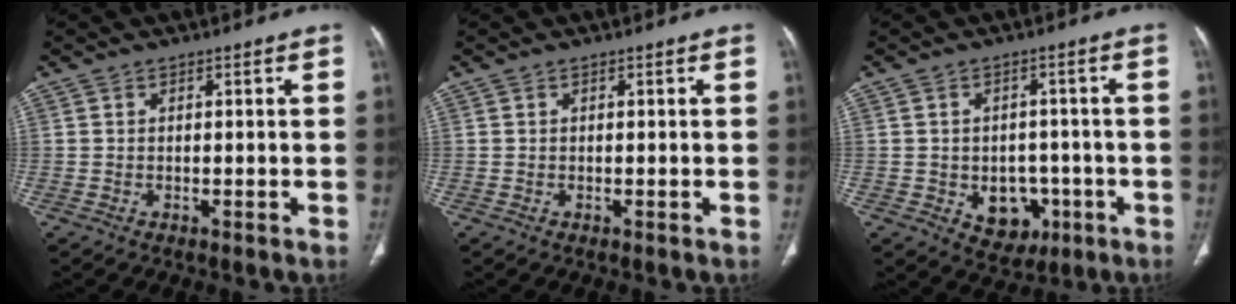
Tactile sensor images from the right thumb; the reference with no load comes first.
{"total": 0.0}
{"total": 7.8, "force": [-2.4, 6.0, 4.2], "torque": [-0.023, 0.017, -0.018]}